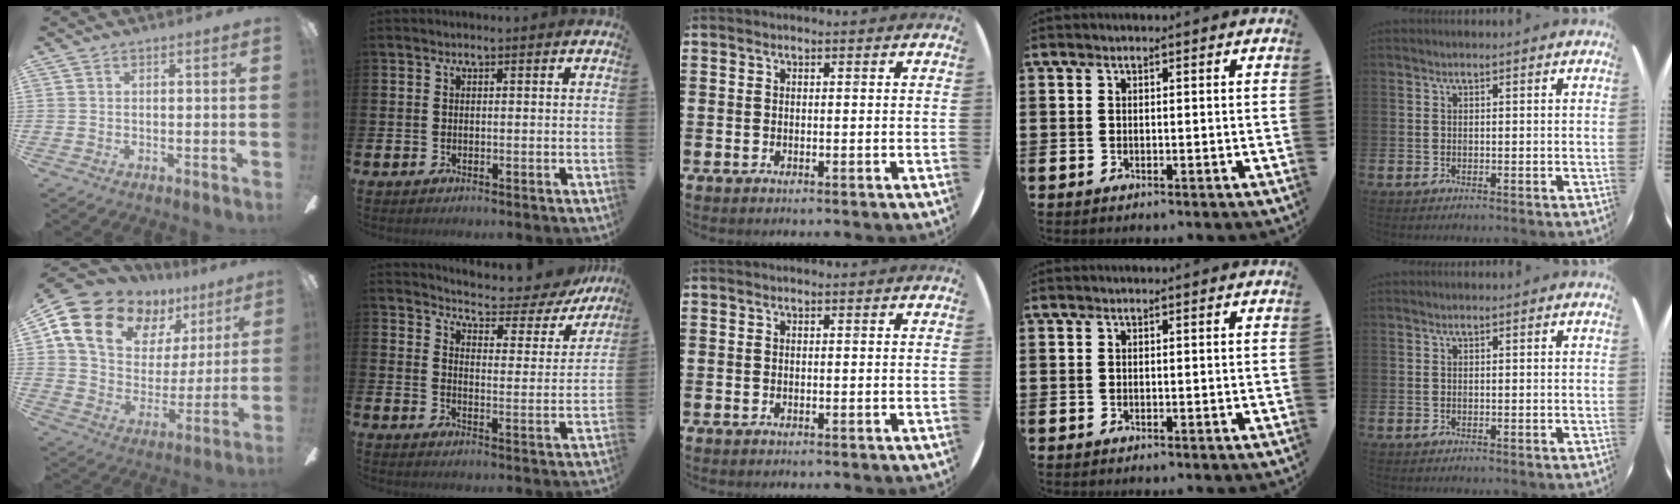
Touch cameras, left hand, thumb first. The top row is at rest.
{"thumb": {"total": 16.6, "force": [10.7, 10.7, 6.9], "torque": [-0.136, -0.056, 0.203]}, "index": {"total": 5.0, "force": [4.8, 1.0, 0.9], "torque": [-0.037, -0.045, 0.076]}}